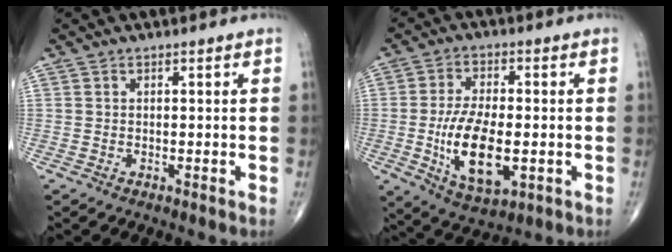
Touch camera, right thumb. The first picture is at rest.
{"total": 13.4, "force": [-2.4, 6.3, 11.6], "torque": [-0.208, -0.006, -0.032]}